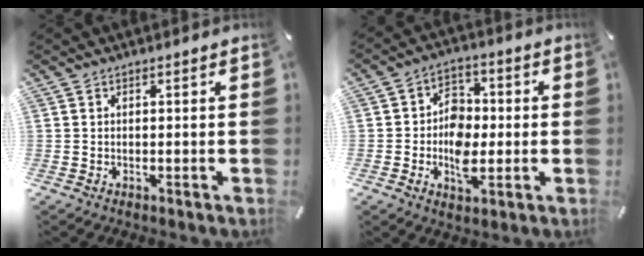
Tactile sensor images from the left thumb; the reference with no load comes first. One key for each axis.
{"total": 9.2, "fx": -1.6, "fy": 7.0, "fz": 5.8, "tx": -0.099, "ty": 0.016, "tz": -0.025}